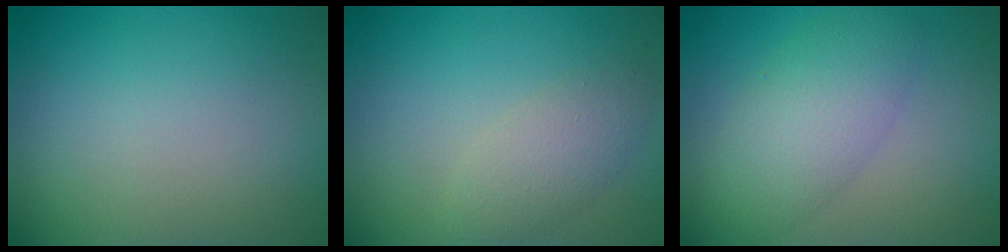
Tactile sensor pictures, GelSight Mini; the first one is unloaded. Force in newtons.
{"total": 2.8, "press": 2.8, "slide": 0.1}
{"total": 4.5, "press": 4.5, "slide": 0.2}